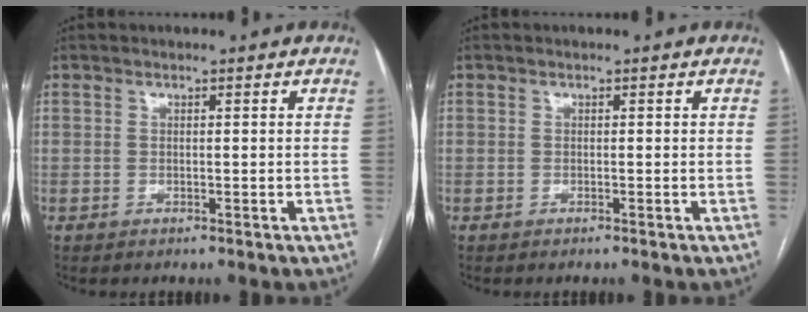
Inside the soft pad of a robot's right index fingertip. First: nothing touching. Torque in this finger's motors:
{"motor_torque": [-0.03, 0.01, -0.12, -0.06]}